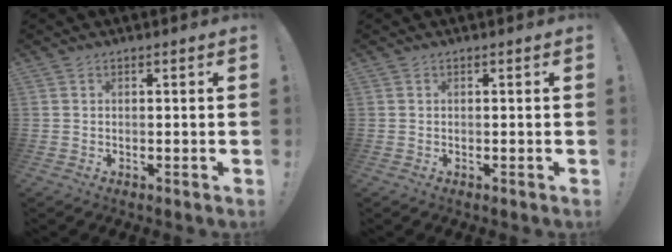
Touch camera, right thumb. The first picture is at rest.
{"total": 0.0}